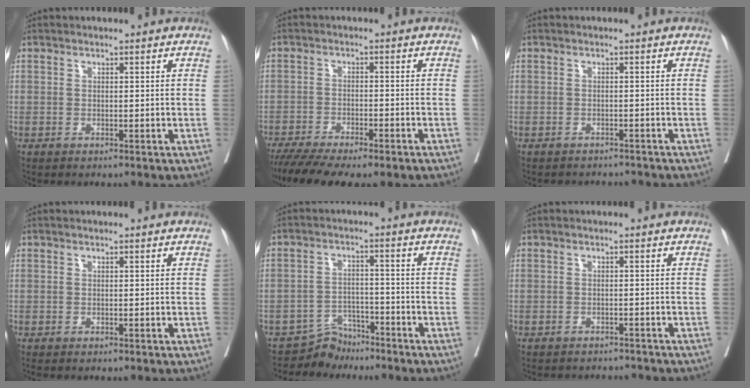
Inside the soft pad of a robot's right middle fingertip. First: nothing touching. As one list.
[{"total": 12.5, "force": [-9.9, 2.5, 7.2], "torque": [-0.121, -0.017, -0.150]}, {"total": 4.8, "force": [-4.7, 1.3, 0.4], "torque": [0.001, -0.003, -0.056]}, {"total": 0.0}, {"total": 4.3, "force": [-3.9, 1.4, -1.0], "torque": [0.019, 0.008, -0.068]}, {"total": 5.4, "force": [-5.3, 1.3, 0.3], "torque": [0.000, 0.002, -0.064]}]